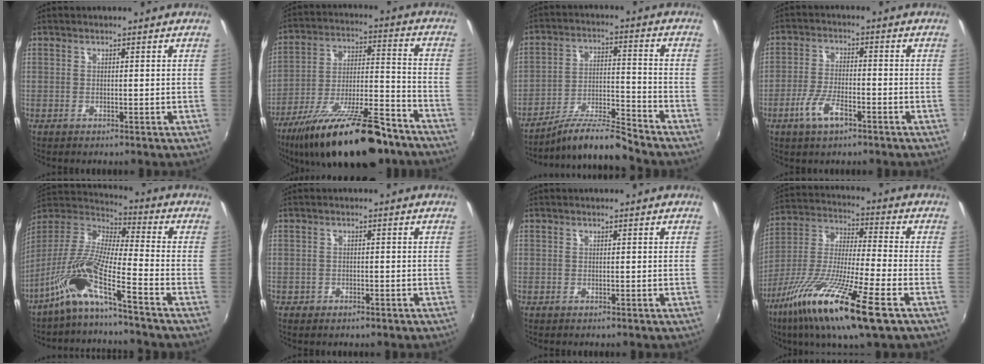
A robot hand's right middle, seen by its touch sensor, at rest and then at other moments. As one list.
[{"total": 24.0, "force": [-17.4, 6.6, 15.3], "torque": [-0.274, -0.033, -0.272]}, {"total": 9.7, "force": [-9.2, -1.1, 2.8], "torque": [-0.065, 0.011, -0.172]}, {"total": 6.7, "force": [-3.8, 2.2, 5.1], "torque": [-0.111, -0.005, -0.071]}, {"total": 12.3, "force": [-8.3, 0.1, 9.1], "torque": [-0.171, -0.002, -0.172]}, {"total": 2.1, "force": [-1.3, 1.4, 0.8], "torque": [-0.019, -0.006, -0.022]}, {"total": 0.0}, {"total": 20.3, "force": [-10.8, 2.6, 17.0], "torque": [-0.338, -0.046, -0.208]}]